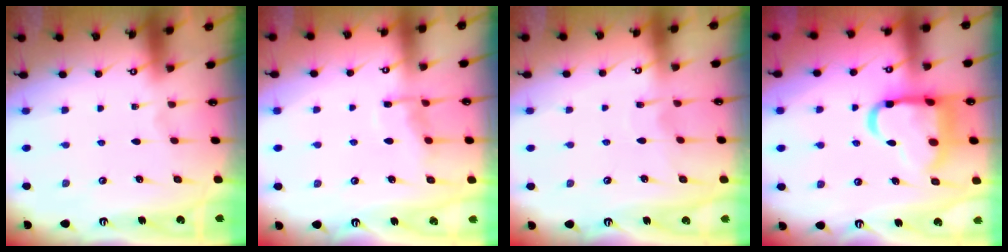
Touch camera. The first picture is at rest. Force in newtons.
{"total": 7.4, "press": 7.4, "slide": 0.7}
{"total": 6.7, "press": 6.7, "slide": 0.5}
{"total": 17.1, "press": 17.0, "slide": 2.0}